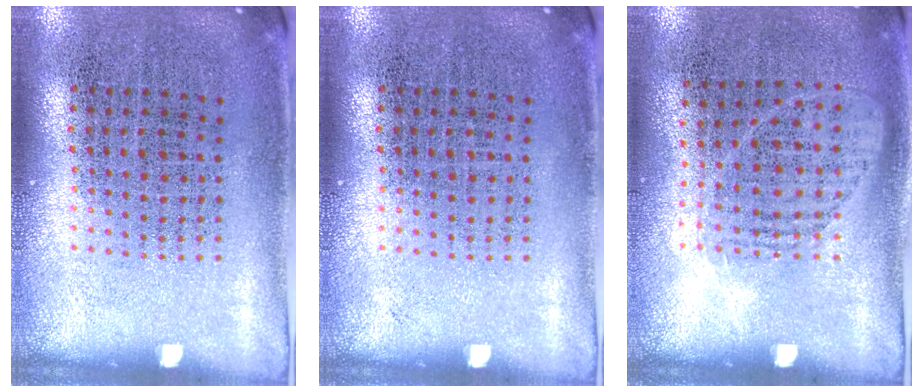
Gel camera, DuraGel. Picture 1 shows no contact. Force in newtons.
{"total": 0.0}
{"total": 0.9, "press": 0.8, "slide": 0.5}